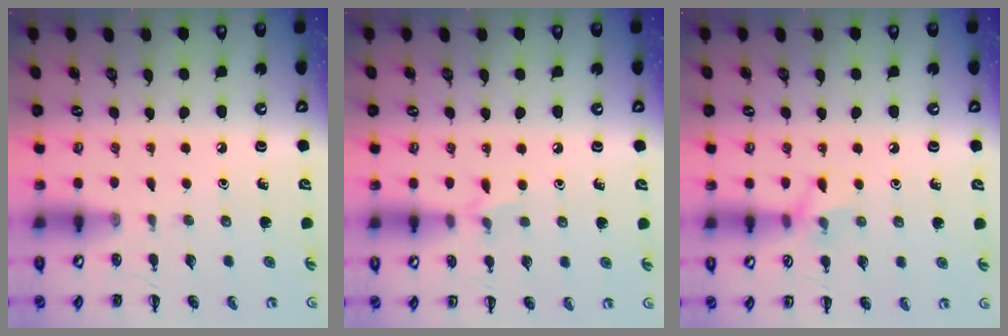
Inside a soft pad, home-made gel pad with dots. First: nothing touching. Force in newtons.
{"total": 5.5, "press": 5.2, "slide": 1.7}
{"total": 6.4, "press": 6.2, "slide": 1.8}